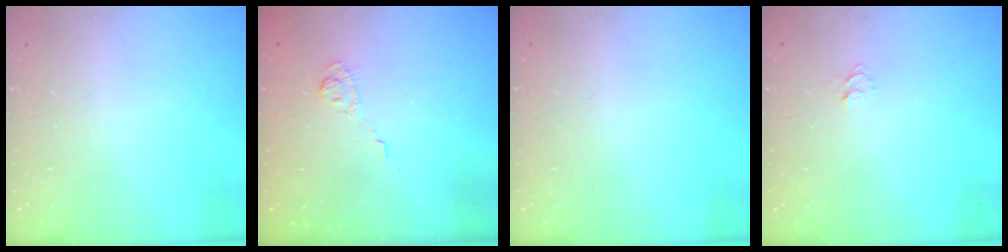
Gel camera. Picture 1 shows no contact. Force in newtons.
{"total": 3.5, "press": 3.1, "slide": 1.6}
{"total": 0.0}
{"total": 3.9, "press": 3.9, "slide": 0.4}